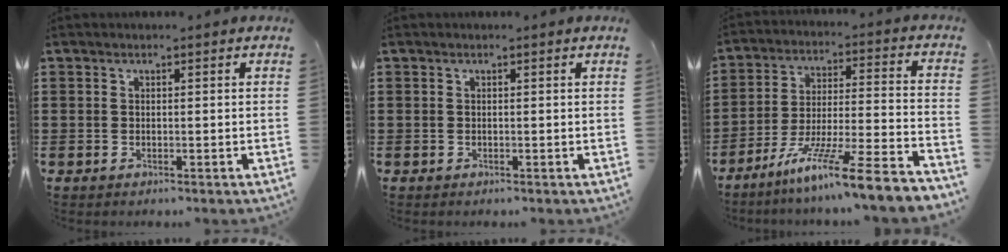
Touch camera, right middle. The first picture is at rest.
{"total": 0.0}
{"total": 12.0, "force": [-9.7, -0.7, 7.1], "torque": [-0.118, 0.007, -0.185]}